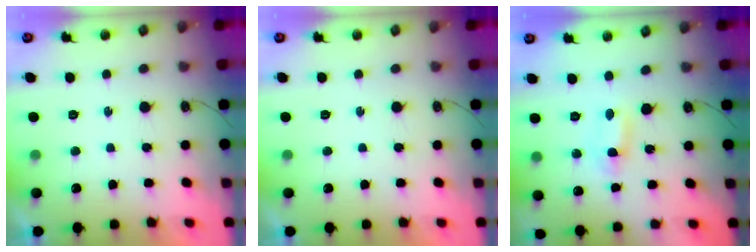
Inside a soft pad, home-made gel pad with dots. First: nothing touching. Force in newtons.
{"total": 0.0}
{"total": 1.2, "press": 1.0, "slide": 0.8}